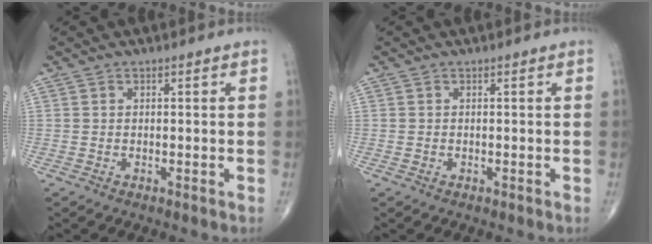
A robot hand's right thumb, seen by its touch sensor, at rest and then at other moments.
{"total": 0.0}